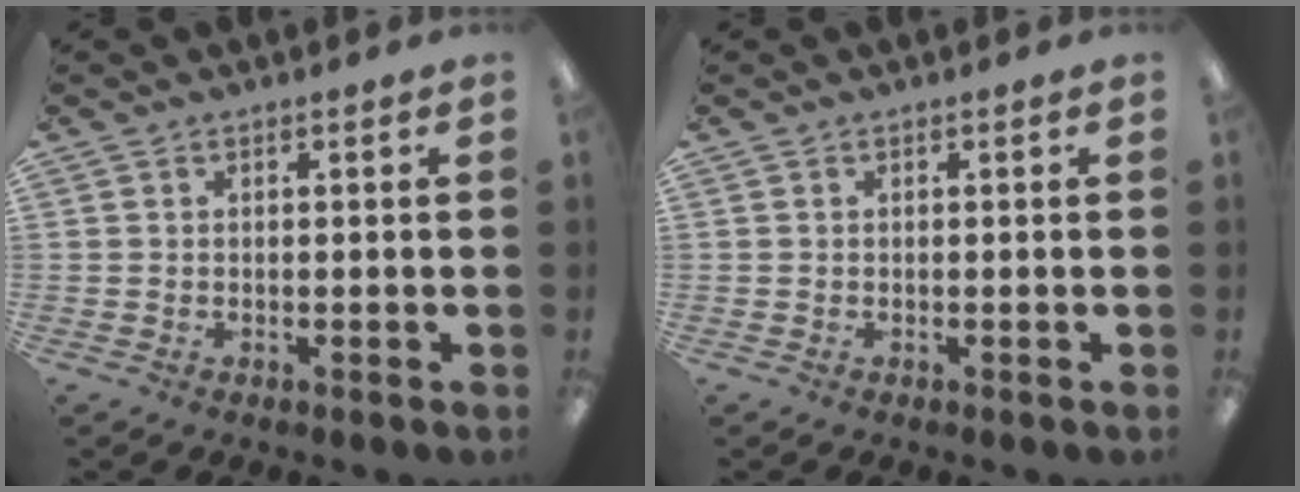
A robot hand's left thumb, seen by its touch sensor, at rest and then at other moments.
{"total": 0.0}